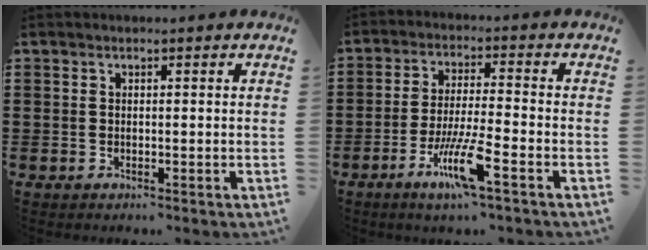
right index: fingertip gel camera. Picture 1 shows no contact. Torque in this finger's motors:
{"motor_torque": [0.87, -0.28, 0.26, 0.07]}